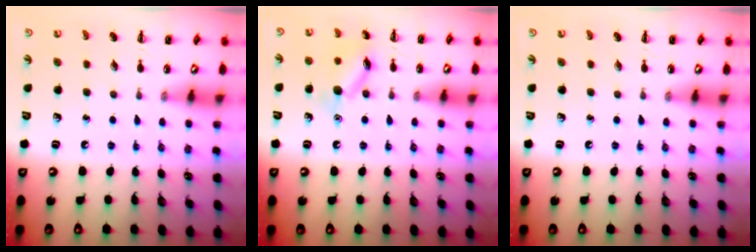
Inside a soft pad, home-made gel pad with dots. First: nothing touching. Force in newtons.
{"total": 11.4, "press": 11.4, "slide": 0.6}
{"total": 0.0}